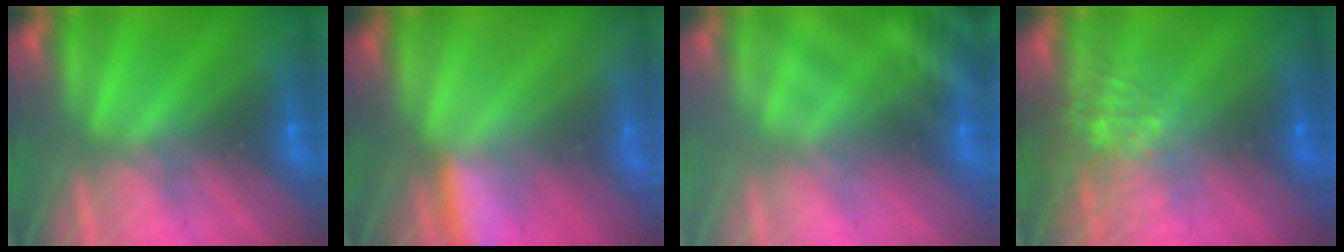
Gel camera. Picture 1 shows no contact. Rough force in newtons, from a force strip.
{"total": 2.9}
{"total": 2.9}
{"total": 7.1}